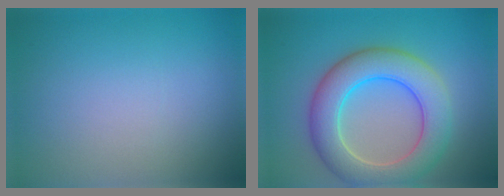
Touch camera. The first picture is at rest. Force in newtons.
{"total": 7.6, "press": 7.6, "slide": 0.4}